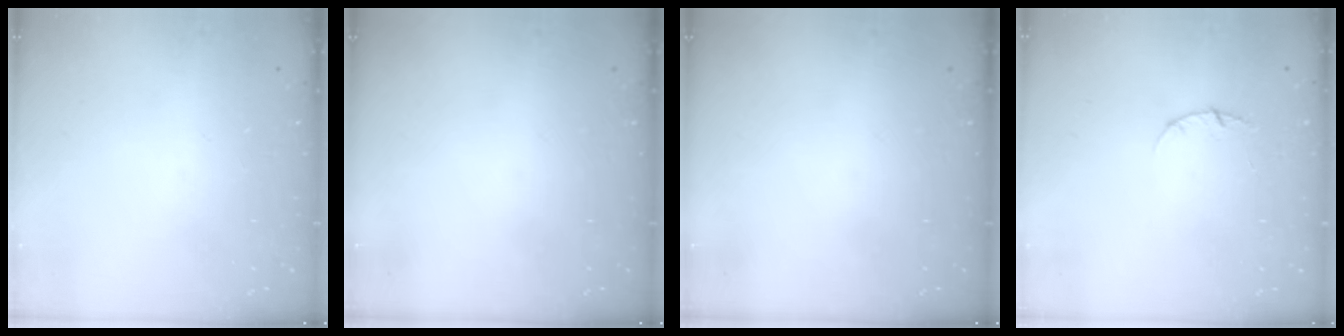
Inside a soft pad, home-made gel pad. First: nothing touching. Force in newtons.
{"total": 0.0}
{"total": 0.0}
{"total": 2.8, "press": 2.8, "slide": 0.4}